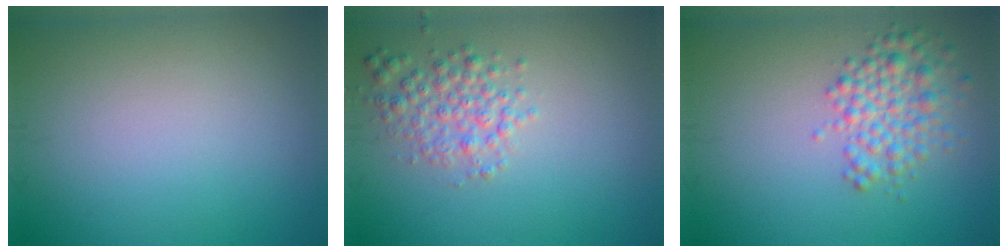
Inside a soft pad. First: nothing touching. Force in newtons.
{"total": 2.8, "press": 2.8, "slide": 0.1}
{"total": 3.6, "press": 3.6, "slide": 0.1}